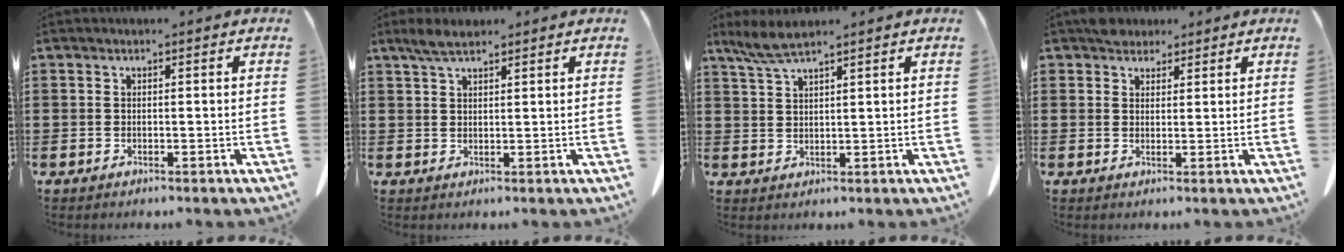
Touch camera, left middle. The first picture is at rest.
{"total": 3.4, "force": [2.5, 1.0, 2.1], "torque": [-0.048, 0.003, 0.046]}
{"total": 3.9, "force": [3.0, 0.5, 2.4], "torque": [-0.055, -0.002, 0.057]}
{"total": 3.0, "force": [2.6, 1.4, 0.4], "torque": [-0.008, 0.004, 0.049]}